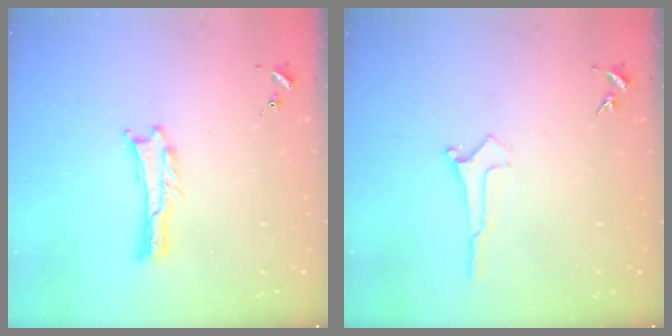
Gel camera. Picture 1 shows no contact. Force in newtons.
{"total": 0.0}